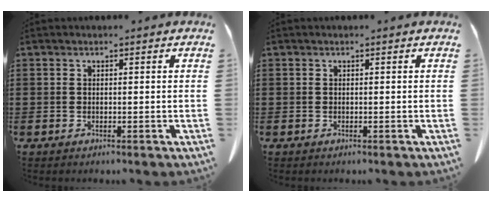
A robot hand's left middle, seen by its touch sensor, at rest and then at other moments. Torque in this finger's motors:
{"motor_torque": [0.01, 0.01, 0.00, 0.01]}